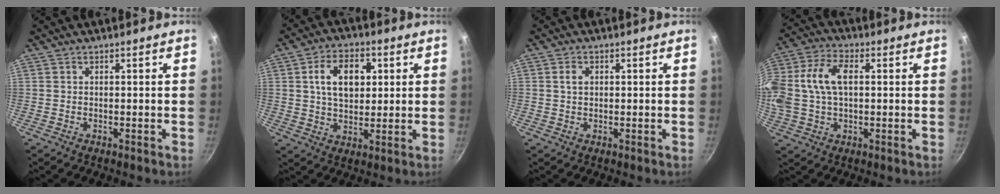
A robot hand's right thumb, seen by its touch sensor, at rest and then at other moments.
{"total": 10.3, "force": [2.4, 6.9, 7.3], "torque": [-0.100, 0.001, 0.036]}
{"total": 1.9, "force": [0.3, 1.5, 1.1], "torque": [-0.013, 0.003, 0.006]}
{"total": 15.8, "force": [2.0, 9.8, 12.2], "torque": [-0.261, 0.026, 0.024]}